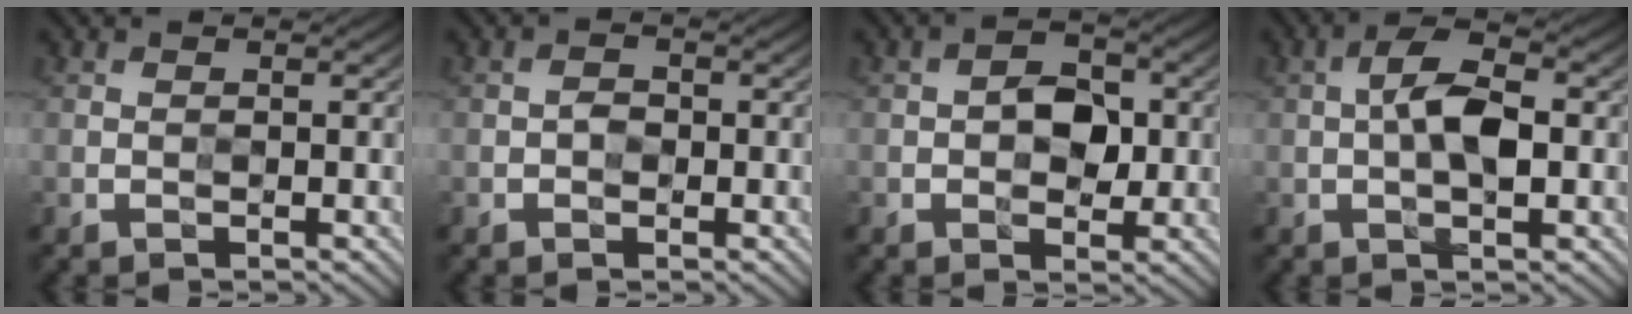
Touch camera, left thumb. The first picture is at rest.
{"total": 1.3, "force": [-0.3, 1.0, 0.8], "torque": [-0.014, 0.000, -0.010]}
{"total": 4.5, "force": [-0.1, 3.0, 3.3], "torque": [-0.049, 0.001, -0.006]}
{"total": 6.2, "force": [-0.1, 2.7, 5.6], "torque": [-0.108, 0.009, -0.010]}